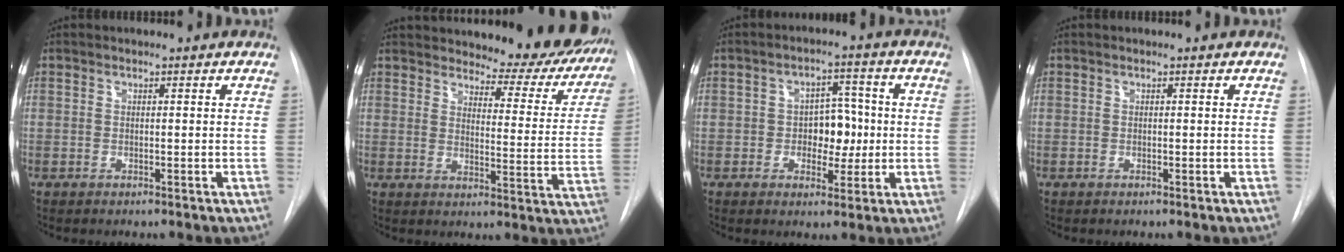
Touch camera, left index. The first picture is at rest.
{"total": 18.3, "force": [16.5, 5.2, 5.9], "torque": [-0.051, -0.054, 0.184]}
{"total": 6.2, "force": [-1.4, 4.0, 4.6], "torque": [-0.058, 0.011, -0.019]}
{"total": 1.0, "force": [-1.0, 0.0, -0.1], "torque": [0.006, -0.005, -0.017]}